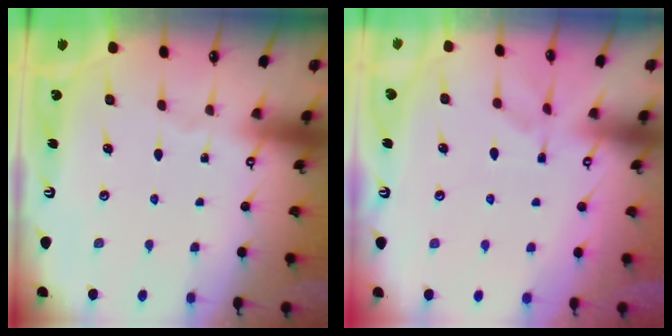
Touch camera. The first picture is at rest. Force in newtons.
{"total": 3.8, "press": 3.6, "slide": 1.2}